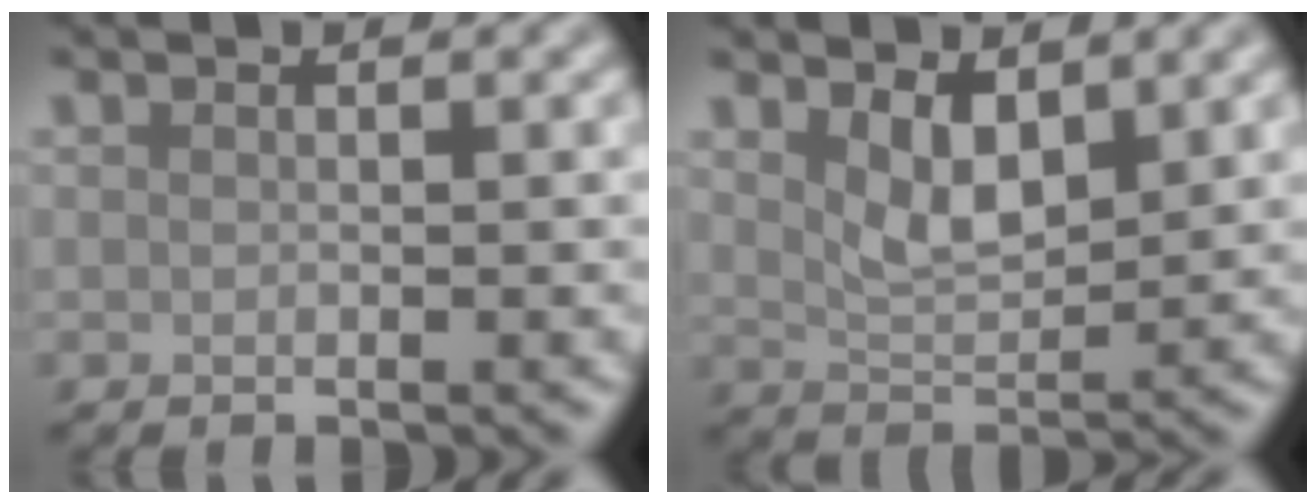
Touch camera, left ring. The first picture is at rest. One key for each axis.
{"total": 3.2, "fx": 1.7, "fy": 1.4, "fz": 2.4, "tx": -0.050, "ty": -0.008, "tz": 0.037}